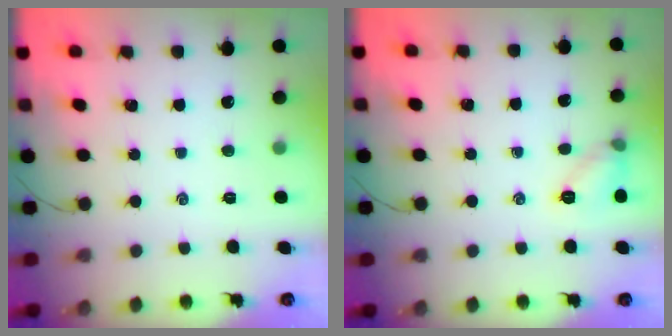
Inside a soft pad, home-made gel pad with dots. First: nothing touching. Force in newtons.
{"total": 7.2, "press": 6.9, "slide": 2.0}